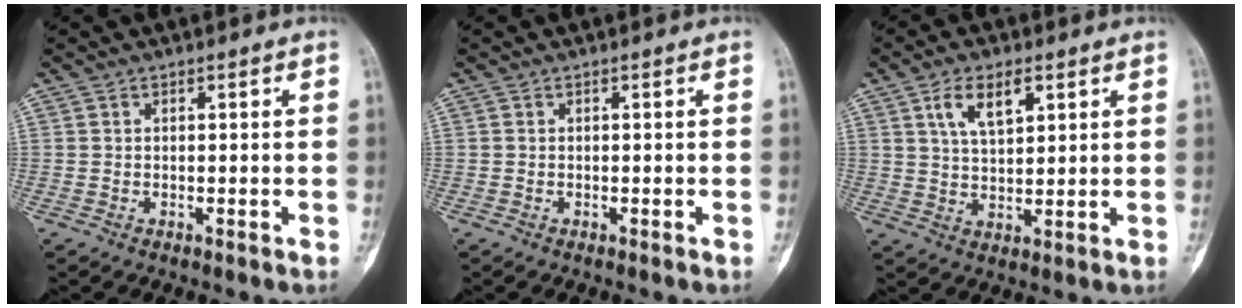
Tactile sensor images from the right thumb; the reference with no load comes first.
{"total": 0.0}
{"total": 7.4, "force": [3.5, 3.5, 5.4], "torque": [-0.089, -0.014, 0.068]}